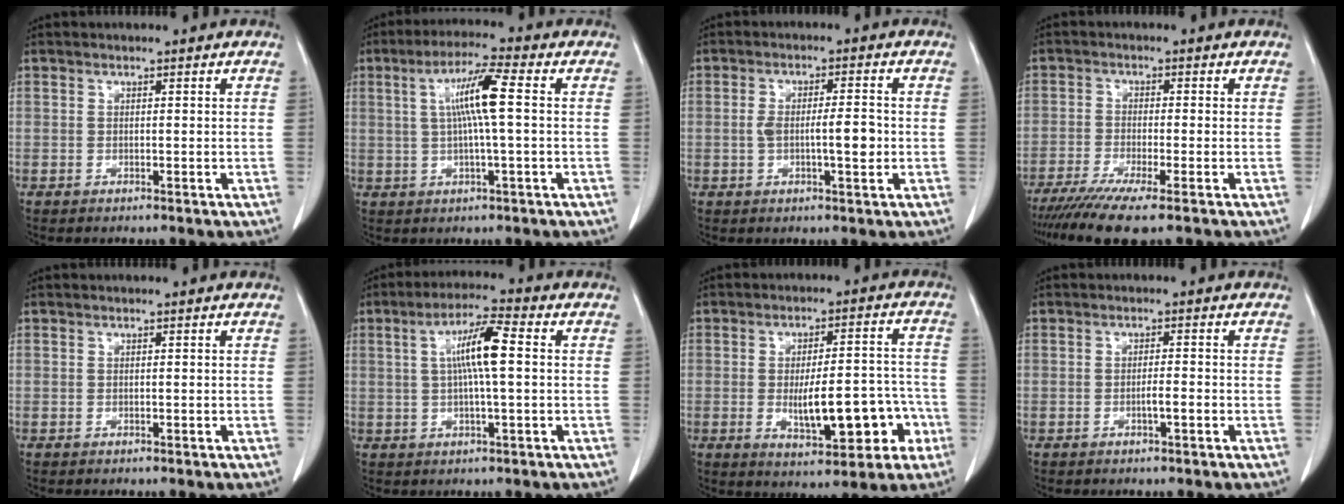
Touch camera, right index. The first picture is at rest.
{"total": 7.8, "force": [1.1, -0.2, 7.8], "torque": [-0.146, 0.007, 0.017]}
{"total": 5.5, "force": [-0.7, 0.9, 5.3], "torque": [-0.096, 0.003, -0.009]}
{"total": 8.4, "force": [-6.1, -0.1, 5.7], "torque": [-0.095, -0.021, -0.102]}
{"total": 0.0}
{"total": 7.9, "force": [1.0, 0.5, 7.8], "torque": [-0.148, 0.010, 0.013]}
{"total": 11.9, "force": [-3.2, 3.8, 10.8], "torque": [-0.158, 0.018, -0.037]}
{"total": 1.9, "force": [-0.7, 0.1, 1.8], "torque": [-0.031, 0.001, -0.013]}